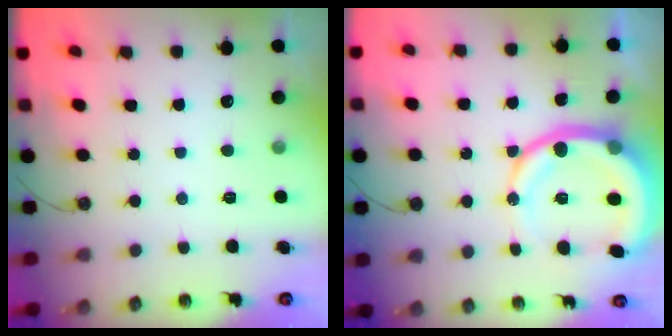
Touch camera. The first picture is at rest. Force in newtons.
{"total": 16.6, "press": 16.3, "slide": 3.1}